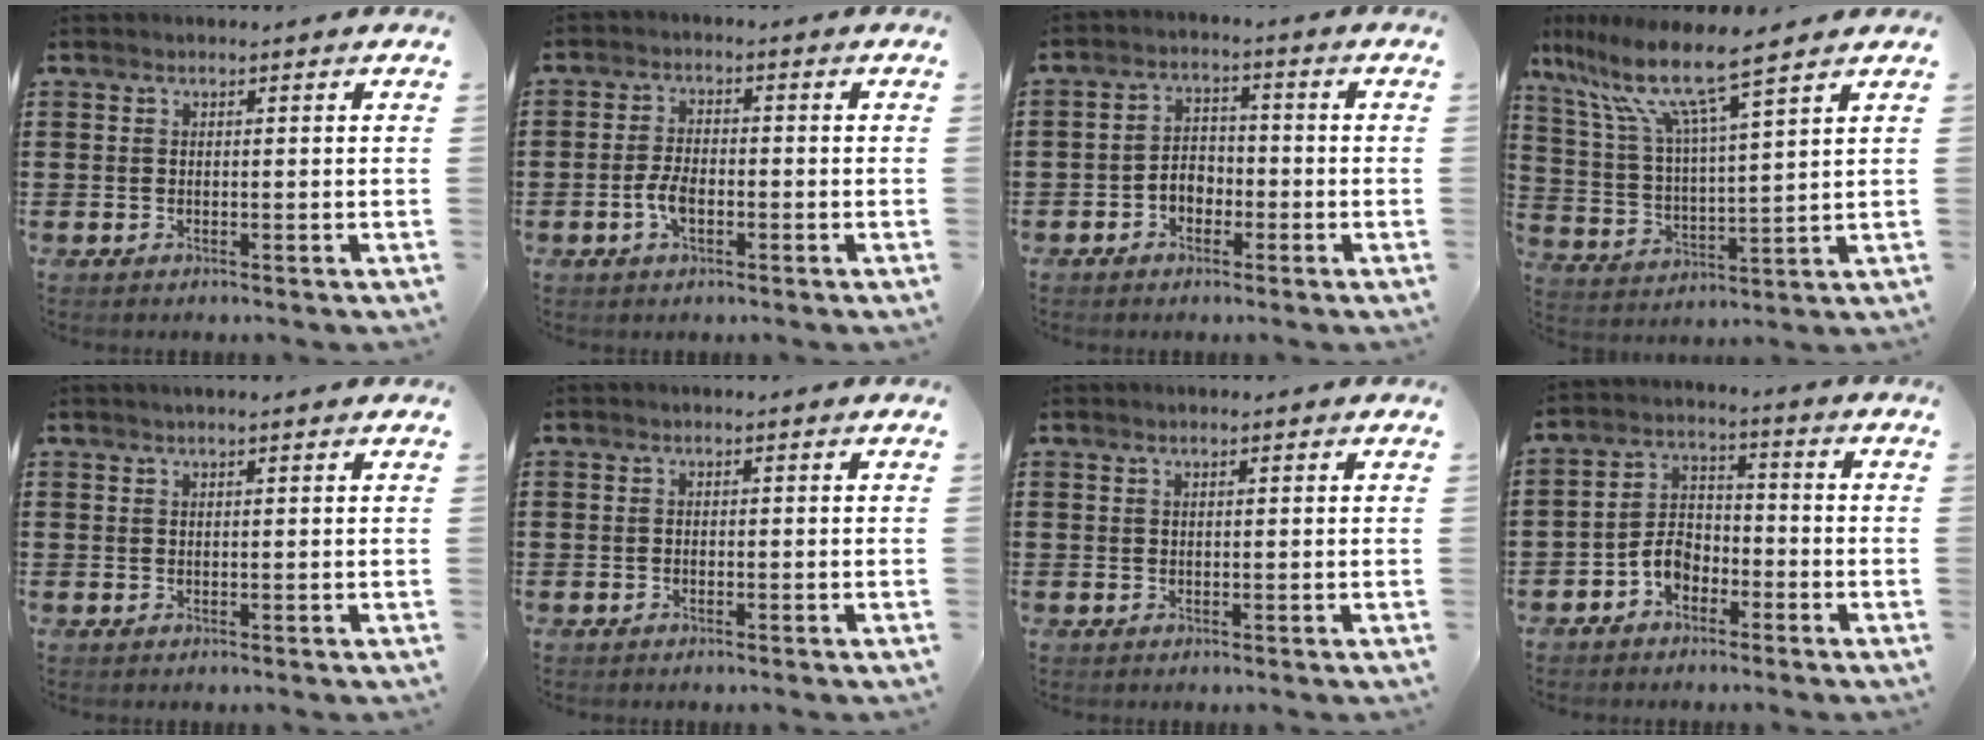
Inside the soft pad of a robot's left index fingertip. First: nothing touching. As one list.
[{"total": 3.9, "force": [-1.3, 1.9, 3.1], "torque": [-0.077, -0.001, -0.030]}, {"total": 3.5, "force": [-1.9, 2.5, 1.6], "torque": [-0.034, 0.008, -0.039]}, {"total": 10.2, "force": [7.8, 0.6, 6.6], "torque": [-0.159, -0.042, 0.128]}, {"total": 0.8, "force": [0.5, 0.0, 0.6], "torque": [-0.011, 0.001, 0.009]}, {"total": 0.6, "force": [-0.5, 0.3, 0.0], "torque": [-0.004, -0.001, -0.011]}, {"total": 0.8, "force": [0.4, 0.2, 0.7], "torque": [-0.014, 0.003, 0.006]}, {"total": 5.0, "force": [-3.1, 3.2, 2.3], "torque": [-0.058, 0.011, -0.064]}]